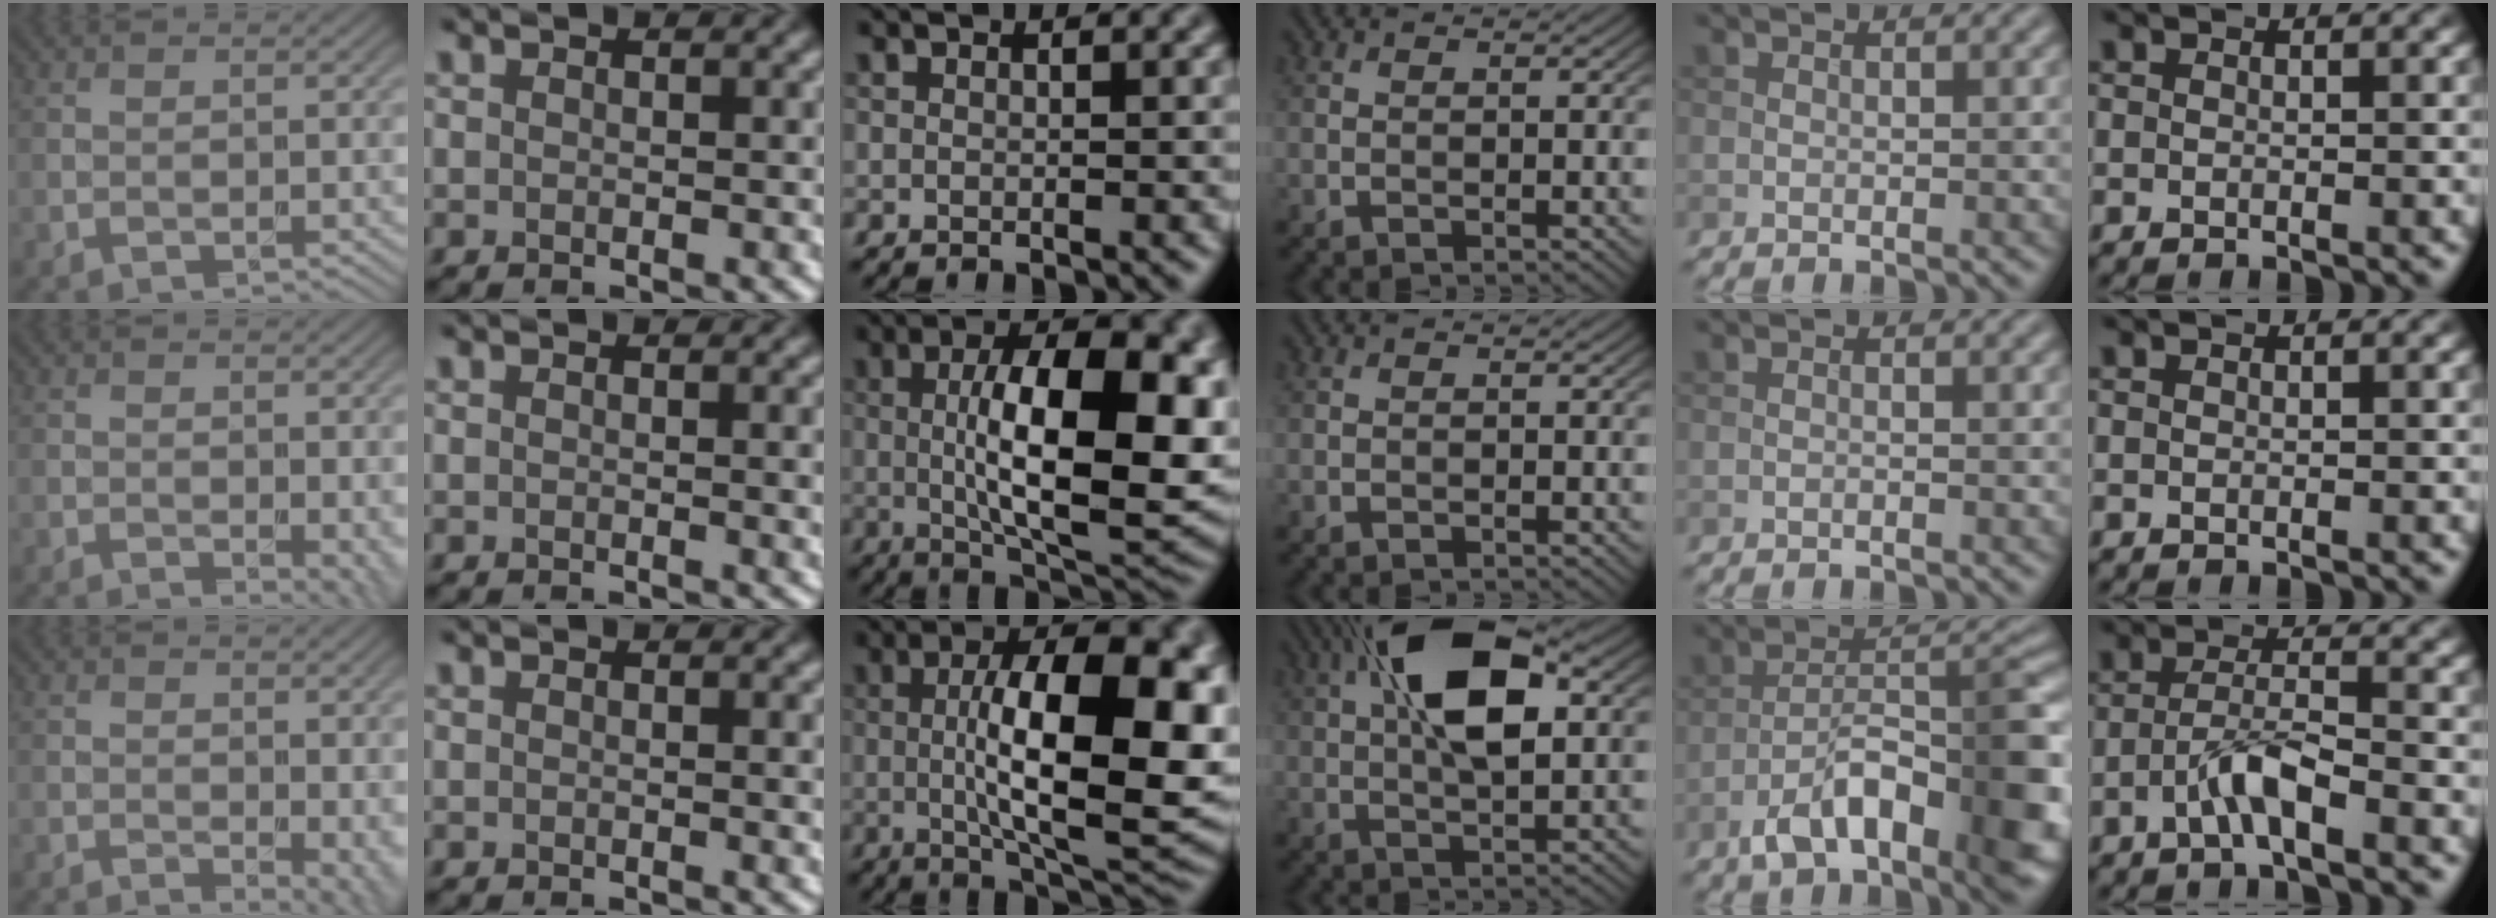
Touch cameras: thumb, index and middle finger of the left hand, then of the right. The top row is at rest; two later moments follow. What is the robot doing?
{"motion": "unscrew", "object": "dispenser bottle"}